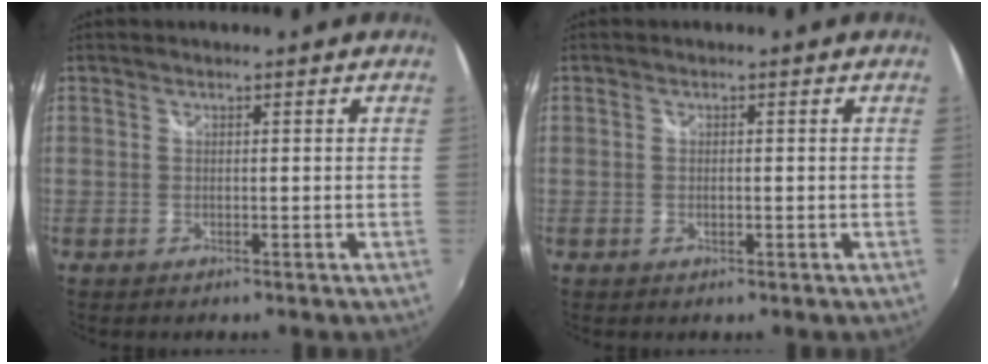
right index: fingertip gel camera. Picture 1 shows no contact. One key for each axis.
{"total": 1.0, "fx": -0.1, "fy": 0.6, "fz": 0.8, "tx": -0.015, "ty": 0.000, "tz": -0.003}